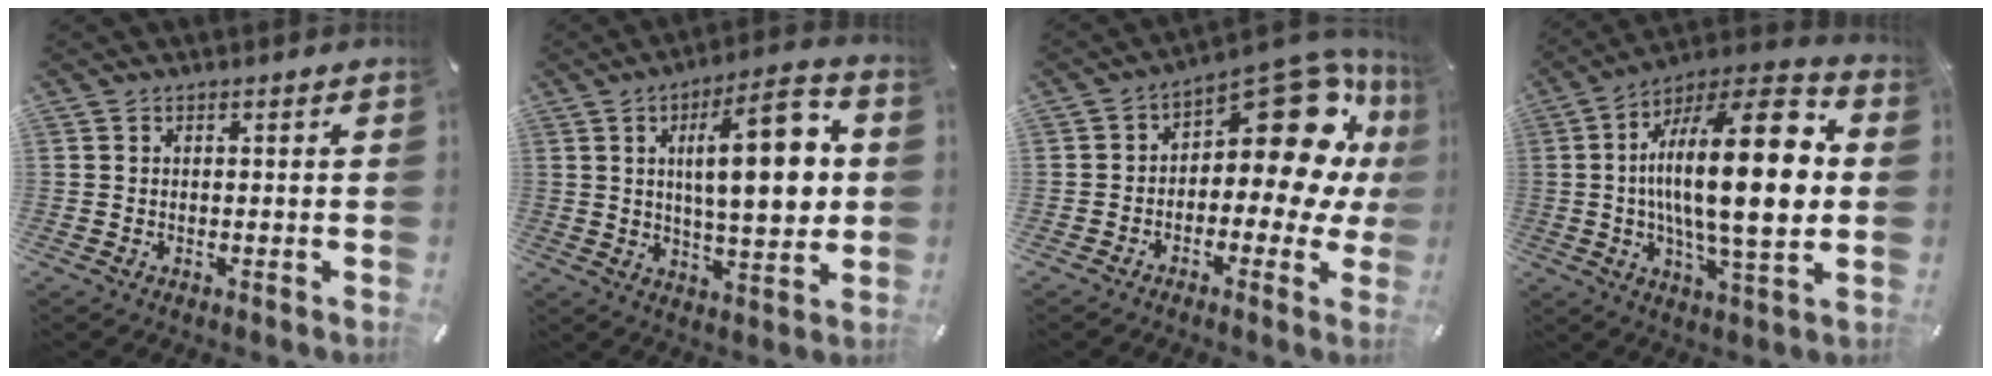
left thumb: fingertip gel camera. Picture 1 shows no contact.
{"total": 18.8, "force": [3.9, 7.1, 17.0], "torque": [-0.250, -0.002, 0.052]}
{"total": 18.1, "force": [6.8, 9.0, 14.1], "torque": [-0.176, -0.065, 0.113]}
{"total": 27.3, "force": [1.7, 9.5, 25.5], "torque": [-0.436, -0.013, 0.011]}